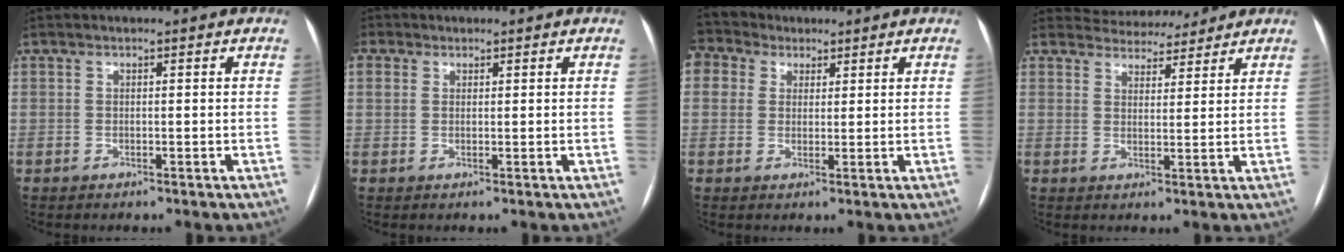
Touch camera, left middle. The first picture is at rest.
{"total": 2.9, "force": [1.3, 2.3, 1.2], "torque": [-0.031, 0.012, 0.028]}
{"total": 5.3, "force": [3.5, 3.8, 0.8], "torque": [-0.028, 0.032, 0.071]}
{"total": 7.3, "force": [7.0, 2.0, 0.6], "torque": [-0.005, 0.011, 0.095]}